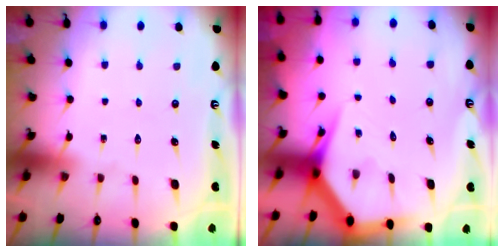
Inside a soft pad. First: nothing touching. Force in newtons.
{"total": 4.8, "press": 4.8, "slide": 0.2}